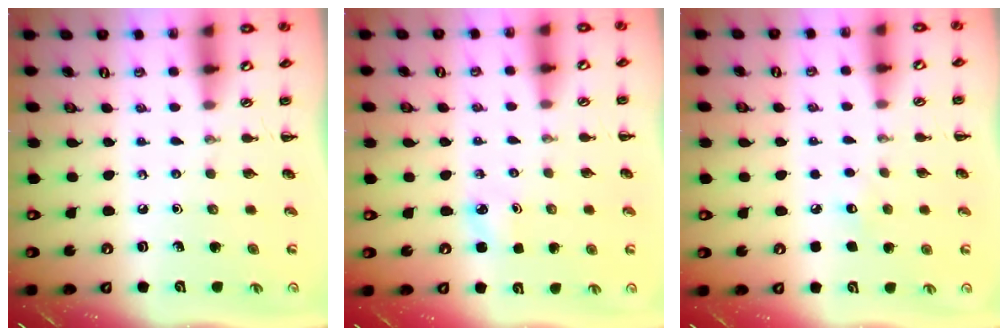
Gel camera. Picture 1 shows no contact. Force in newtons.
{"total": 2.5, "press": 2.4, "slide": 0.8}
{"total": 5.1, "press": 5.0, "slide": 1.2}